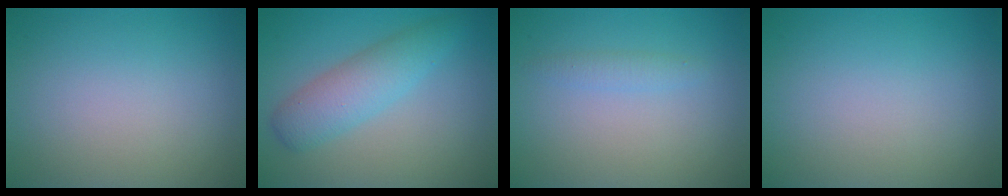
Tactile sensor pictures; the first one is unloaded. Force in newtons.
{"total": 4.0, "press": 4.0, "slide": 0.0}
{"total": 1.1, "press": 1.1, "slide": 0.0}
{"total": 0.0}